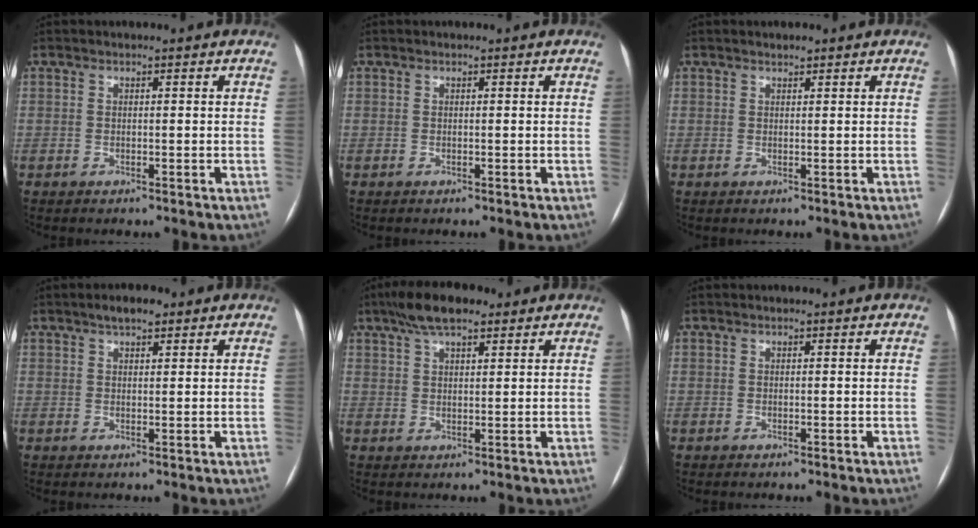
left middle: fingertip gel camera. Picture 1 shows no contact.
{"total": 0.0}
{"total": 0.8, "force": [0.7, 0.2, 0.3], "torque": [-0.011, 0.002, 0.012]}
{"total": 3.2, "force": [2.2, 1.1, 2.0], "torque": [-0.035, 0.011, 0.035]}
{"total": 7.7, "force": [5.3, 2.5, 5.0], "torque": [-0.095, 0.023, 0.090]}
{"total": 0.0}